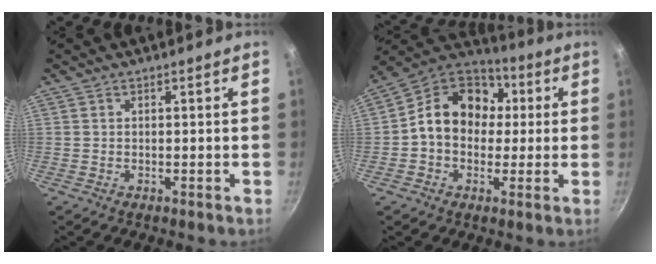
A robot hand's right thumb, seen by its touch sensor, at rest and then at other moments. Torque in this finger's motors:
{"motor_torque": [1.50, 2.12, 0.95, -0.41, 0.09]}